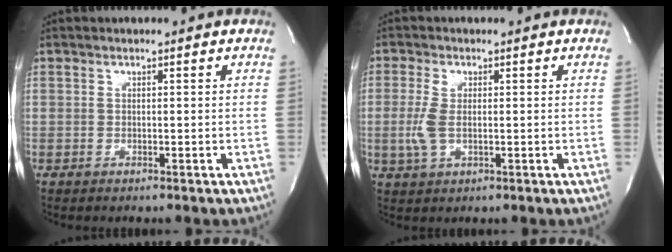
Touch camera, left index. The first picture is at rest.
{"total": 4.0, "force": [-0.1, 1.7, 3.6], "torque": [-0.098, -0.004, 0.003]}